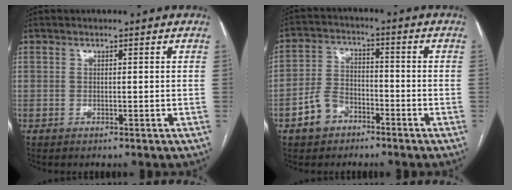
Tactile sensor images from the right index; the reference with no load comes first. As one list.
[{"total": 6.5, "force": [-3.7, 4.5, 2.9], "torque": [-0.069, 0.017, -0.063]}]